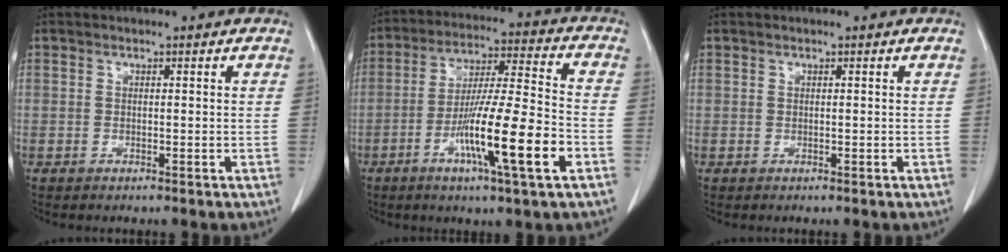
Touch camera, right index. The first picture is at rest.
{"total": 15.4, "force": [-5.8, 0.2, 14.3], "torque": [-0.253, -0.013, -0.102]}
{"total": 0.0}